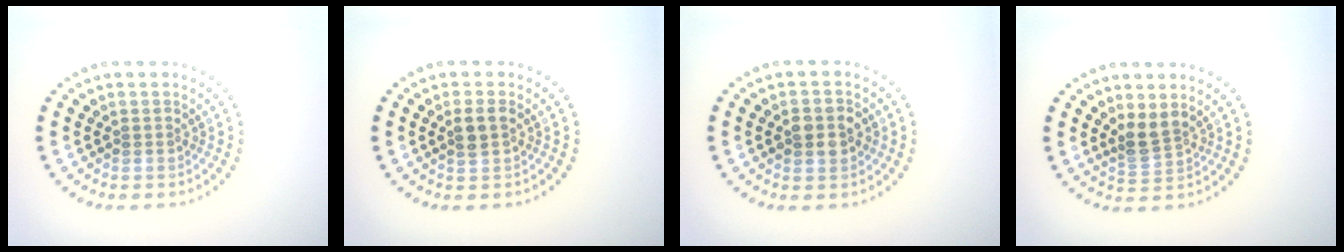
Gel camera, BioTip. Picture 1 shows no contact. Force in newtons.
{"total": 1.7, "press": 1.6, "slide": 0.5}
{"total": 2.6, "press": 2.5, "slide": 0.2}
{"total": 2.3, "press": 1.8, "slide": 1.6}